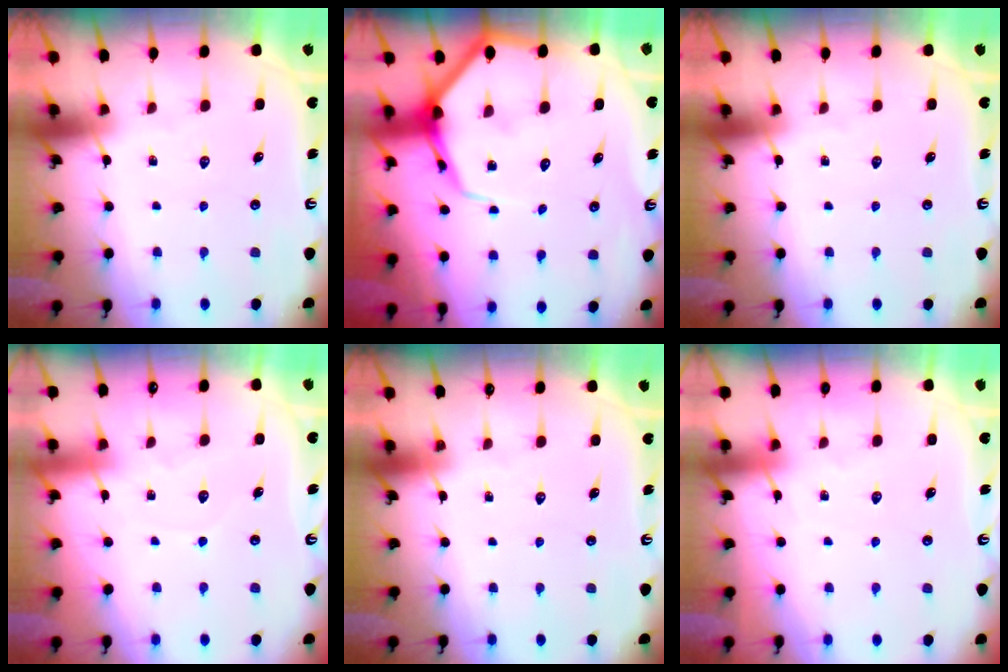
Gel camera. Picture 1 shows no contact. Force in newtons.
{"total": 8.5, "press": 8.4, "slide": 0.9}
{"total": 0.0}
{"total": 2.8, "press": 2.8, "slide": 0.3}
{"total": 0.0}
{"total": 3.9, "press": 3.9, "slide": 0.5}